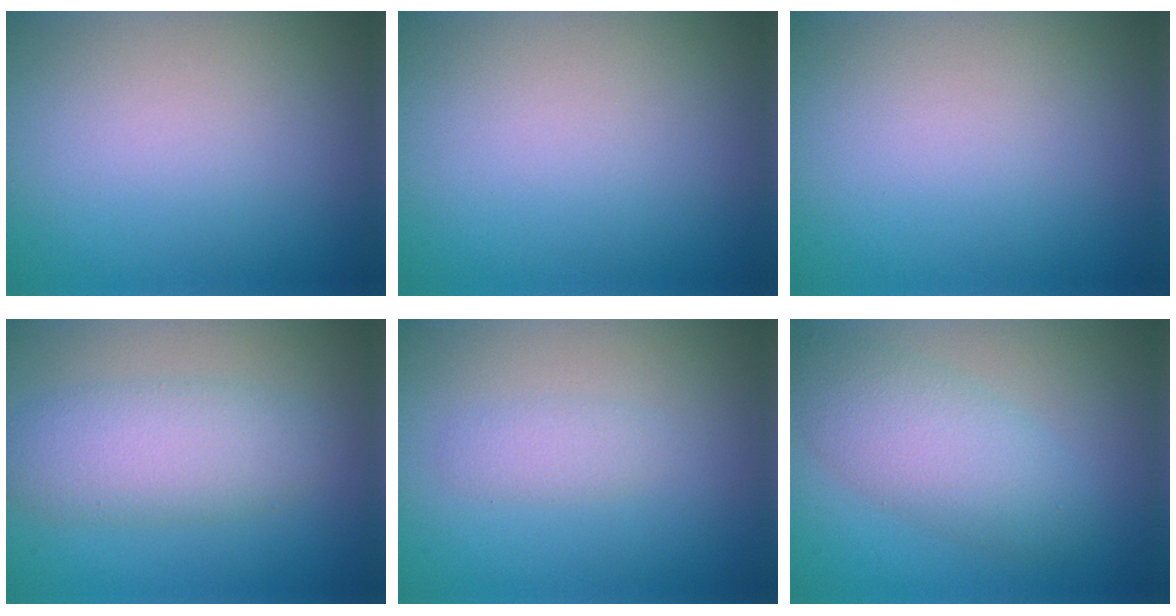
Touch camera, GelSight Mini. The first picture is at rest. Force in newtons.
{"total": 0.0}
{"total": 0.0}
{"total": 4.8, "press": 4.8, "slide": 0.3}
{"total": 1.5, "press": 1.5, "slide": 0.0}
{"total": 4.8, "press": 4.8, "slide": 0.3}